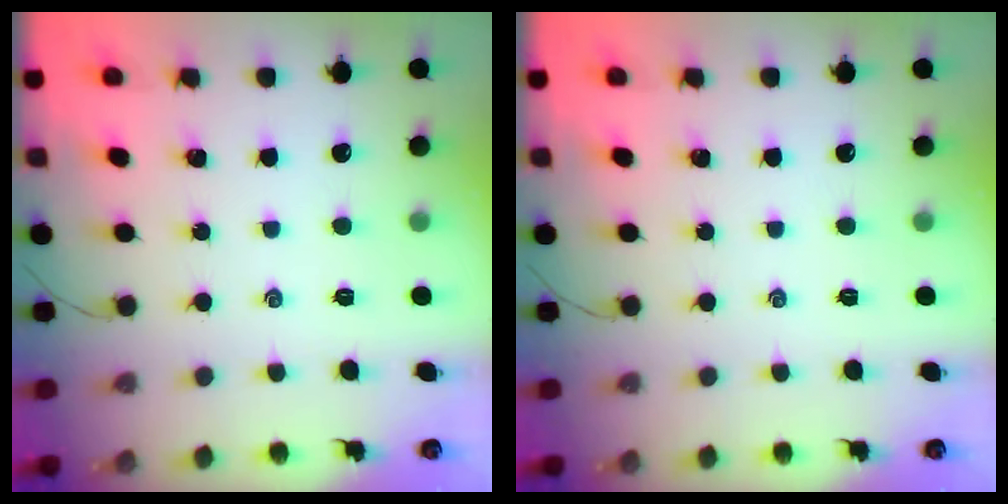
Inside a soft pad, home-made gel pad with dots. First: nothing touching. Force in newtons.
{"total": 0.0}